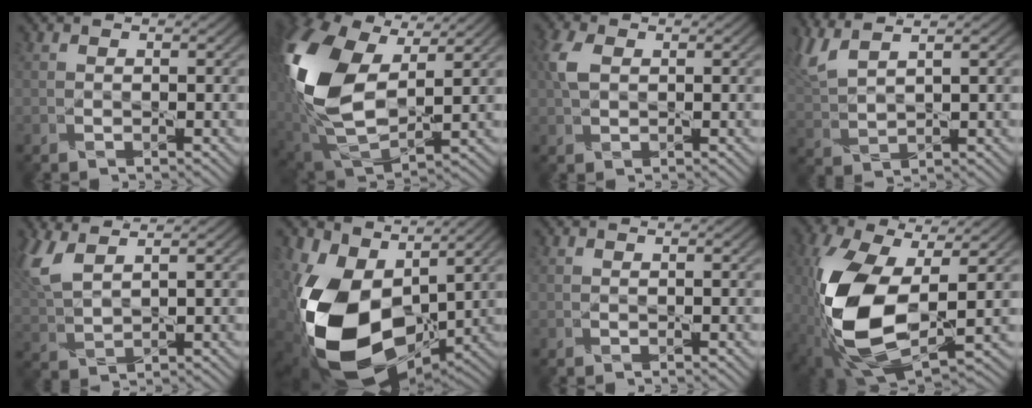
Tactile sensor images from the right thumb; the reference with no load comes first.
{"total": 16.7, "force": [3.8, 9.8, 13.0], "torque": [-0.321, 0.008, 0.076]}
{"total": 3.2, "force": [0.8, 2.0, 2.4], "torque": [-0.066, 0.008, 0.014]}
{"total": 6.6, "force": [4.3, 1.8, 4.7], "torque": [-0.121, 0.020, 0.091]}
{"total": 6.7, "force": [3.7, 2.4, 5.0], "torque": [-0.139, 0.012, 0.078]}
{"total": 17.5, "force": [0.7, 11.7, 13.0], "torque": [-0.293, -0.033, 0.020]}
{"total": 0.0}
{"total": 15.8, "force": [-0.8, 8.4, 13.4], "torque": [-0.312, -0.020, -0.013]}